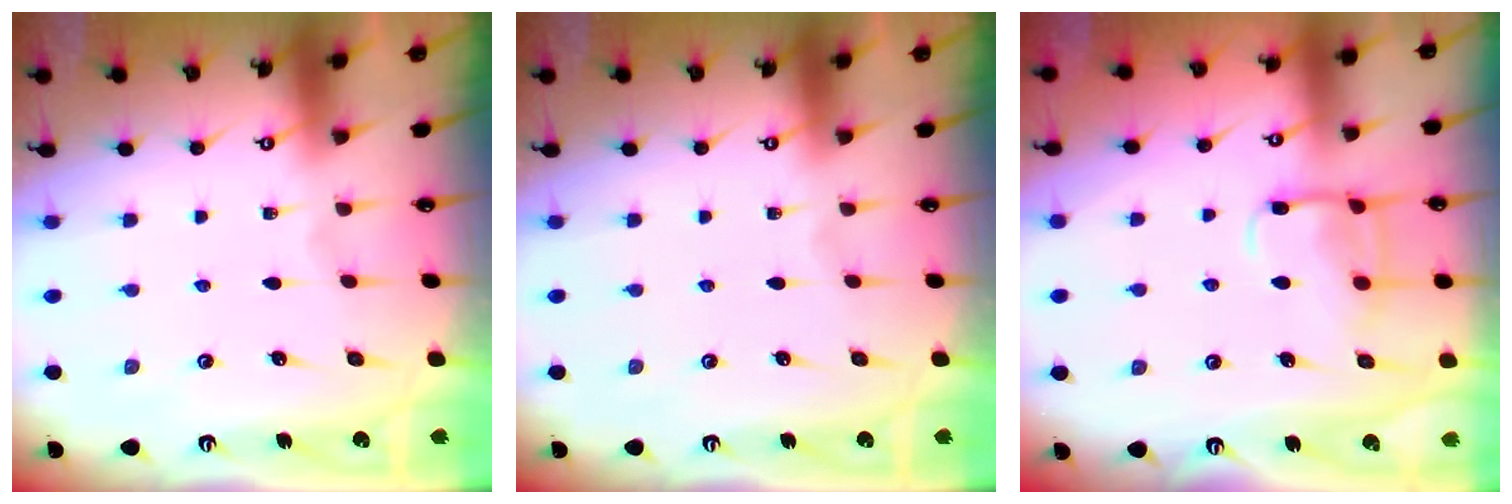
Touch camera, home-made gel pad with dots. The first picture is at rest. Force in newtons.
{"total": 0.0}
{"total": 12.2, "press": 12.2, "slide": 1.2}